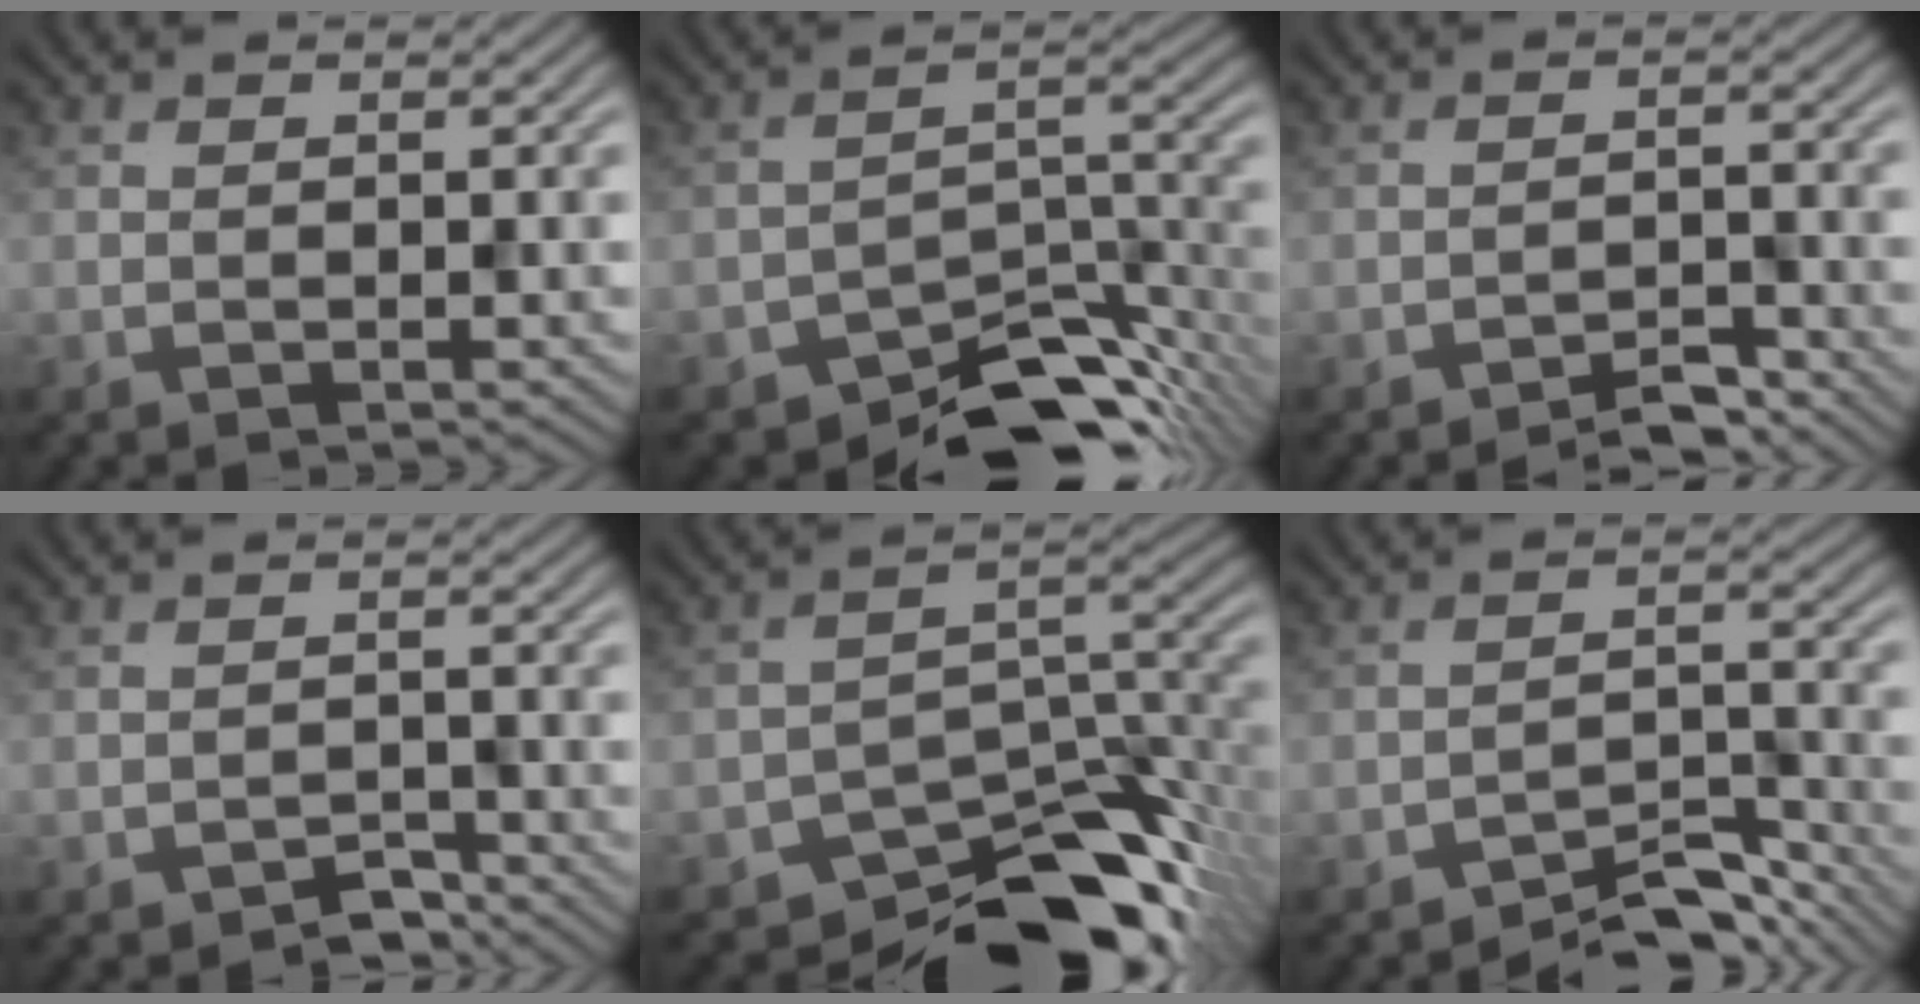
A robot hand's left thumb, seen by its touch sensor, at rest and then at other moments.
{"total": 11.0, "force": [-8.7, 4.2, 5.3], "torque": [-0.062, -0.008, -0.151]}
{"total": 3.2, "force": [-2.9, 0.6, 1.2], "torque": [-0.014, 0.006, -0.053]}
{"total": 2.5, "force": [-2.2, 1.0, 0.8], "torque": [-0.010, 0.004, -0.040]}
{"total": 13.3, "force": [-10.5, 4.8, 6.7], "torque": [-0.097, -0.015, -0.163]}
{"total": 5.8, "force": [-5.1, 1.5, 2.4], "torque": [-0.032, 0.004, -0.087]}